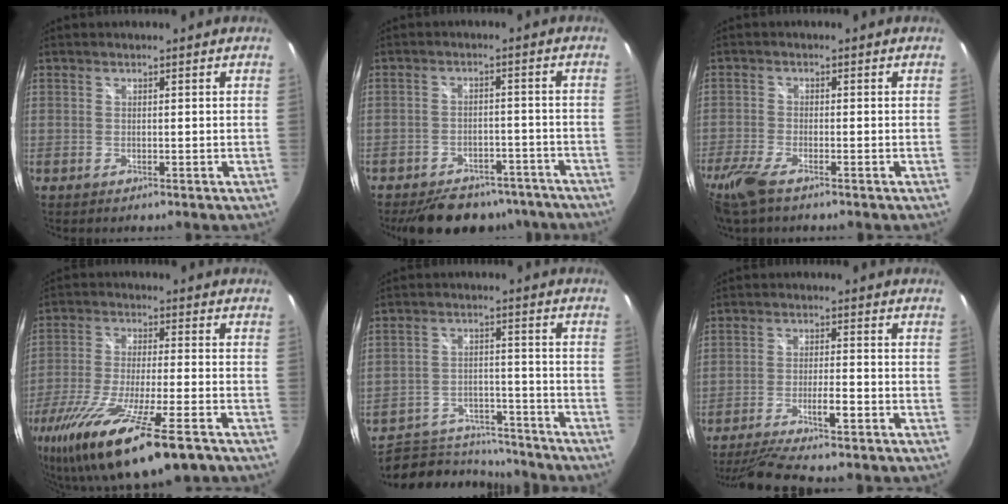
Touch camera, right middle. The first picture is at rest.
{"total": 15.5, "force": [-12.8, 7.0, 5.4], "torque": [-0.121, 0.019, -0.156]}
{"total": 7.6, "force": [-5.3, 2.0, 5.0], "torque": [-0.134, -0.027, -0.106]}
{"total": 22.9, "force": [-14.6, 4.1, 17.3], "torque": [-0.336, -0.077, -0.251]}
{"total": 12.3, "force": [-10.9, 4.9, 2.7], "torque": [-0.065, 0.015, -0.158]}
{"total": 10.4, "force": [-8.2, 0.2, 6.3], "torque": [-0.135, -0.022, -0.137]}